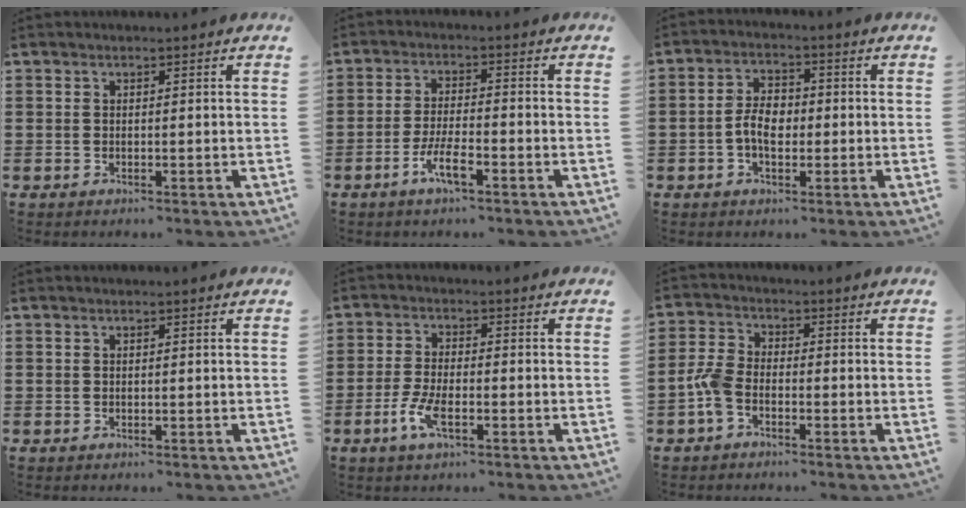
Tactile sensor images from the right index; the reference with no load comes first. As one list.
[{"total": 5.1, "force": [-2.9, 1.0, 4.1], "torque": [-0.095, -0.008, -0.058]}, {"total": 4.8, "force": [-0.8, 2.8, 3.8], "torque": [-0.085, 0.005, -0.020]}, {"total": 0.0}, {"total": 4.9, "force": [-2.2, 1.7, 4.1], "torque": [-0.094, -0.006, -0.046]}, {"total": 4.3, "force": [-2.1, 2.1, 3.0], "torque": [-0.081, 0.002, -0.047]}]